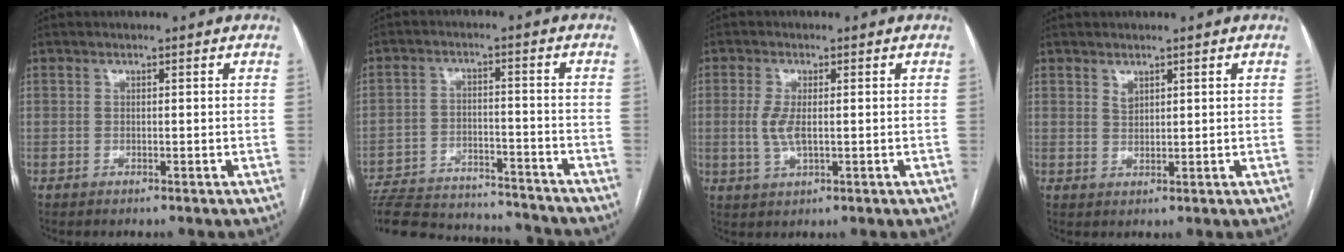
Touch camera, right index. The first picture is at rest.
{"total": 21.6, "force": [-20.2, 3.5, 6.9], "torque": [-0.148, -0.018, -0.292]}
{"total": 3.9, "force": [0.0, 1.3, 3.7], "torque": [-0.086, -0.007, 0.003]}
{"total": 1.4, "force": [1.1, 0.7, 0.6], "torque": [-0.011, -0.001, 0.022]}